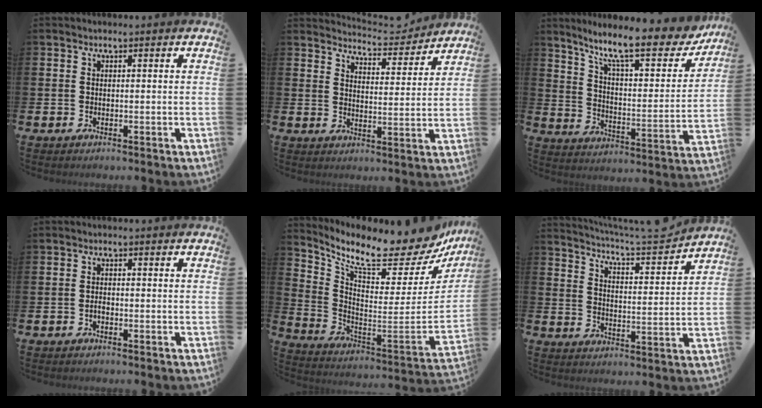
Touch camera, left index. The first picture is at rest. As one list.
[{"total": 5.3, "force": [5.2, 0.6, 0.3], "torque": [-0.016, -0.040, 0.089]}, {"total": 11.6, "force": [9.3, 2.8, 6.3], "torque": [-0.132, -0.063, 0.150]}, {"total": 0.9, "force": [-0.5, 0.4, 0.5], "torque": [-0.010, -0.002, -0.011]}, {"total": 10.4, "force": [8.9, 2.7, 4.7], "torque": [-0.097, -0.089, 0.136]}, {"total": 5.9, "force": [5.8, 0.1, 1.2], "torque": [-0.036, -0.052, 0.095]}]